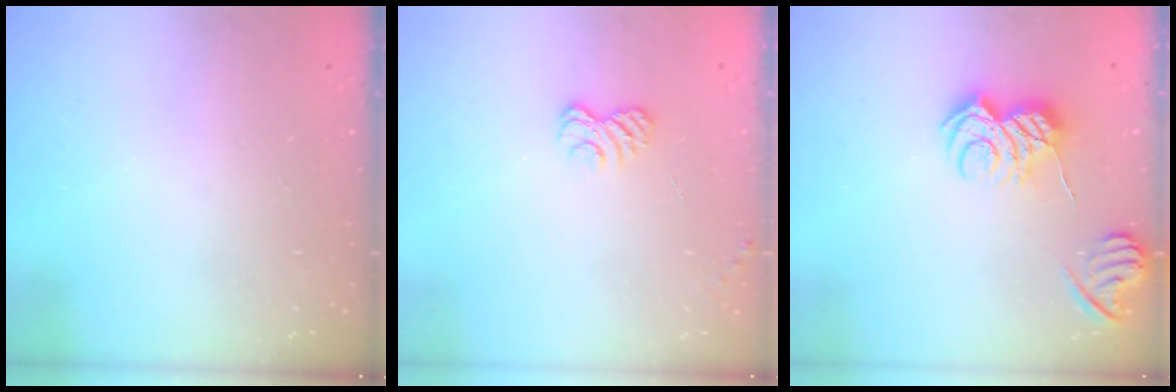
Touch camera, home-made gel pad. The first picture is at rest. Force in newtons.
{"total": 2.8, "press": 2.5, "slide": 1.3}
{"total": 8.6, "press": 8.5, "slide": 0.9}